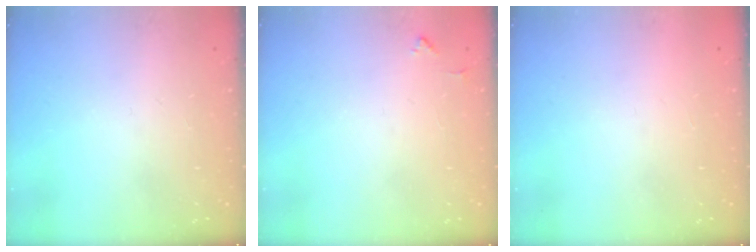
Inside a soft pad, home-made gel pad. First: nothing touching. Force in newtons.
{"total": 4.1, "press": 4.0, "slide": 0.6}
{"total": 1.5, "press": 1.5, "slide": 0.1}